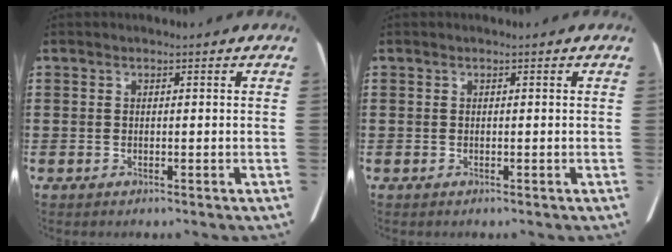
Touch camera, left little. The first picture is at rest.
{"total": 0.0}